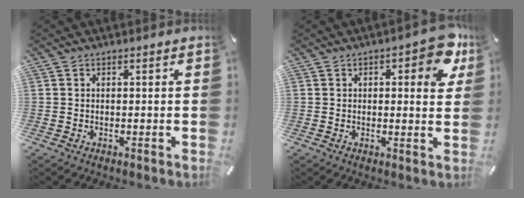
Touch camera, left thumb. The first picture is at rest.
{"total": 8.4, "force": [3.6, 3.8, 6.6], "torque": [-0.073, -0.017, 0.054]}